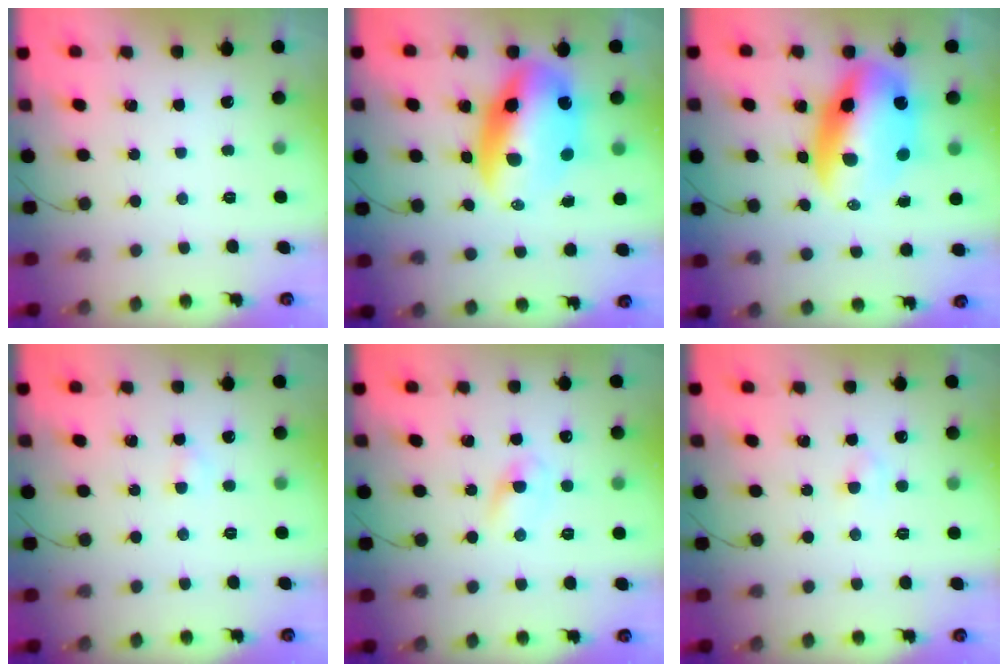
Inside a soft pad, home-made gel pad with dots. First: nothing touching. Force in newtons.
{"total": 14.9, "press": 14.4, "slide": 3.6}
{"total": 14.9, "press": 14.4, "slide": 3.6}
{"total": 2.5, "press": 2.3, "slide": 0.9}
{"total": 2.9, "press": 2.6, "slide": 1.3}
{"total": 2.0, "press": 1.8, "slide": 0.9}